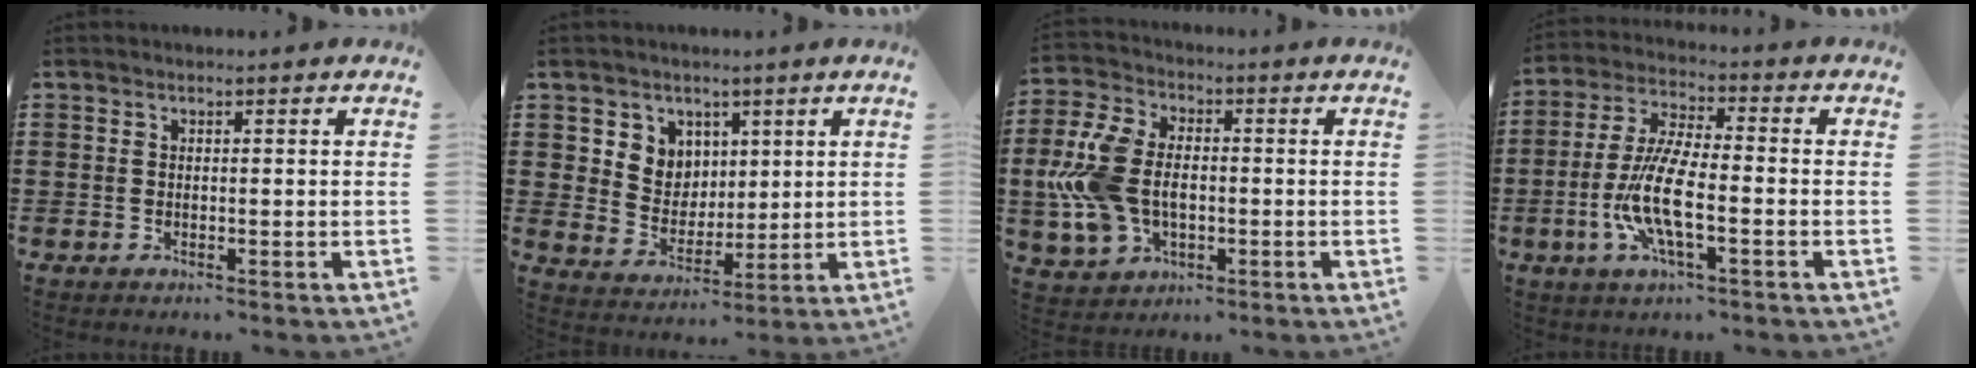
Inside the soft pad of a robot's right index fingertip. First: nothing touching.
{"total": 5.8, "force": [2.9, 5.0, 0.1], "torque": [-0.037, 0.000, 0.055]}
{"total": 10.8, "force": [-0.7, 7.1, 8.1], "torque": [-0.216, 0.001, -0.021]}
{"total": 9.1, "force": [-2.9, 2.4, 8.3], "torque": [-0.191, -0.015, -0.061]}